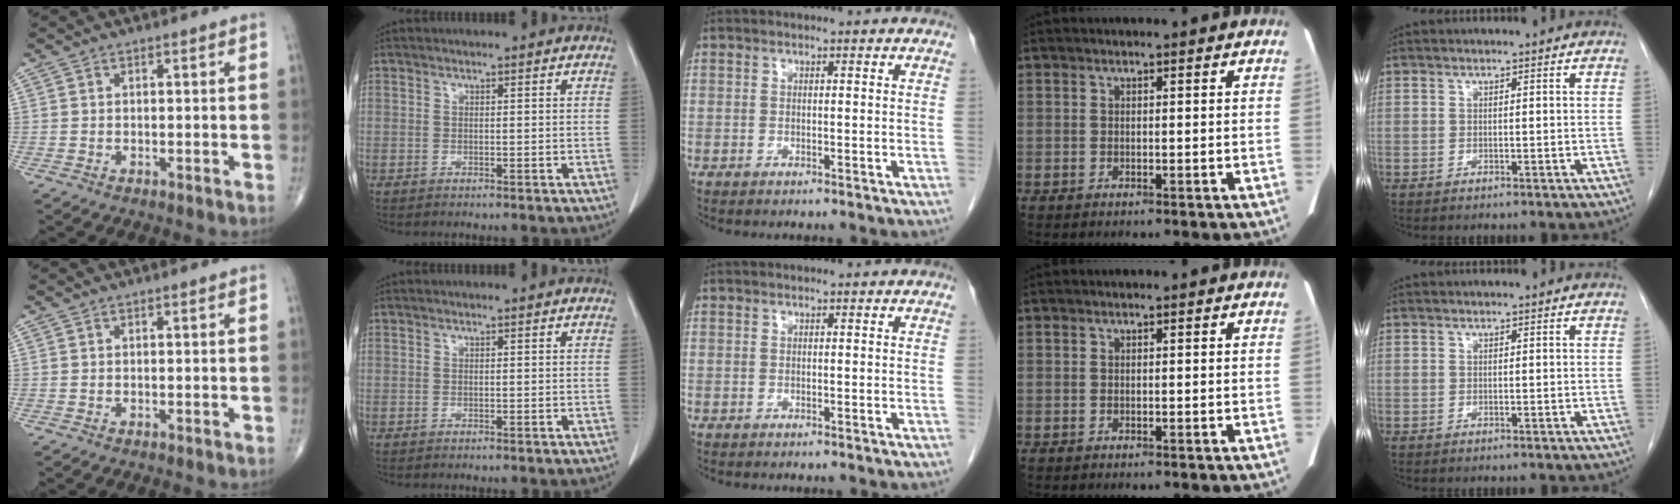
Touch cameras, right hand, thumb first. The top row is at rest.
{}